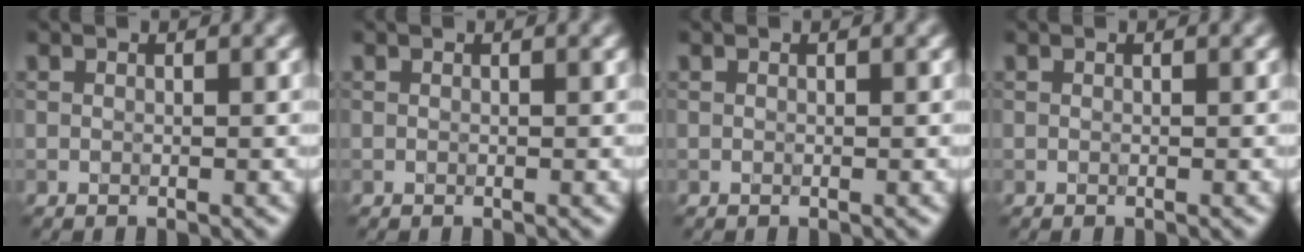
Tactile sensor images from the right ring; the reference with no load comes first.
{"total": 0.0}
{"total": 0.0}
{"total": 0.0}